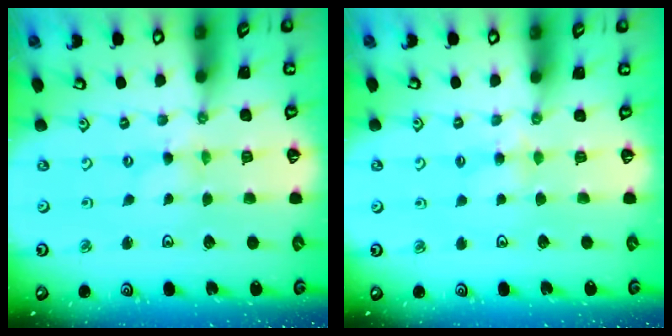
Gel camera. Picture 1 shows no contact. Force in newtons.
{"total": 3.9, "press": 3.9, "slide": 0.3}